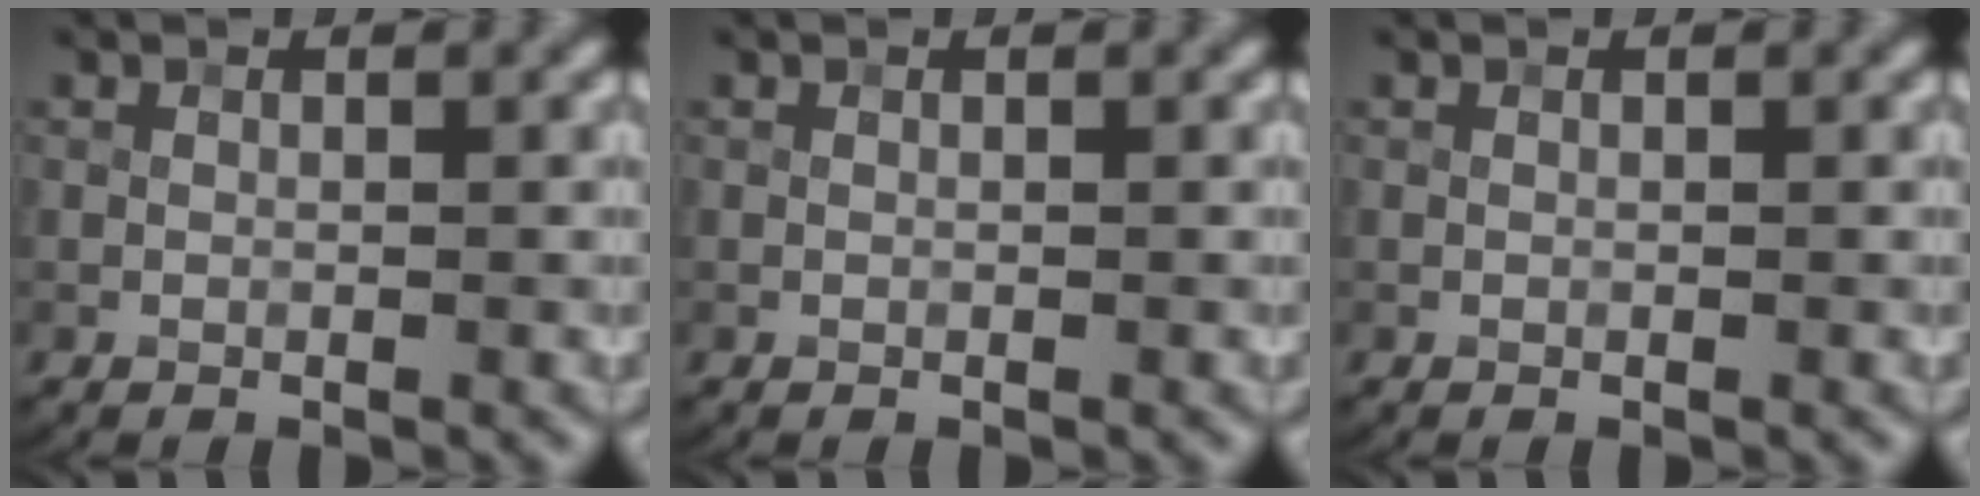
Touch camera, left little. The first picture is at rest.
{"total": 0.0}
{"total": 0.0}